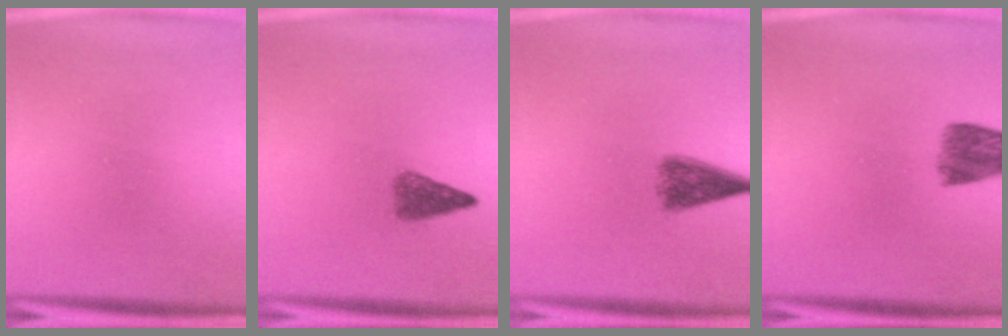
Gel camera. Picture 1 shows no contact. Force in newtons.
{"total": 3.2}
{"total": 4.8}
{"total": 4.3}